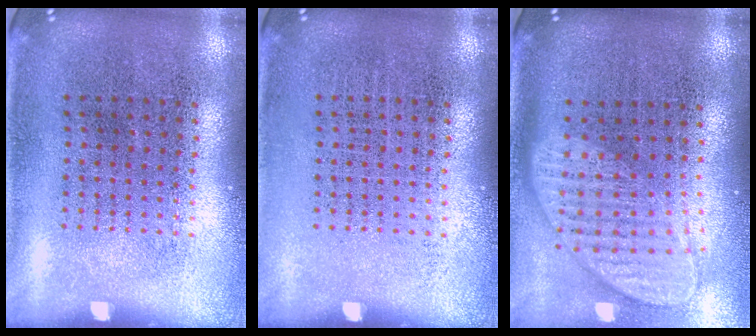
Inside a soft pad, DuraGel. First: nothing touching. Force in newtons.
{"total": 0.0}
{"total": 2.0, "press": 1.6, "slide": 1.2}